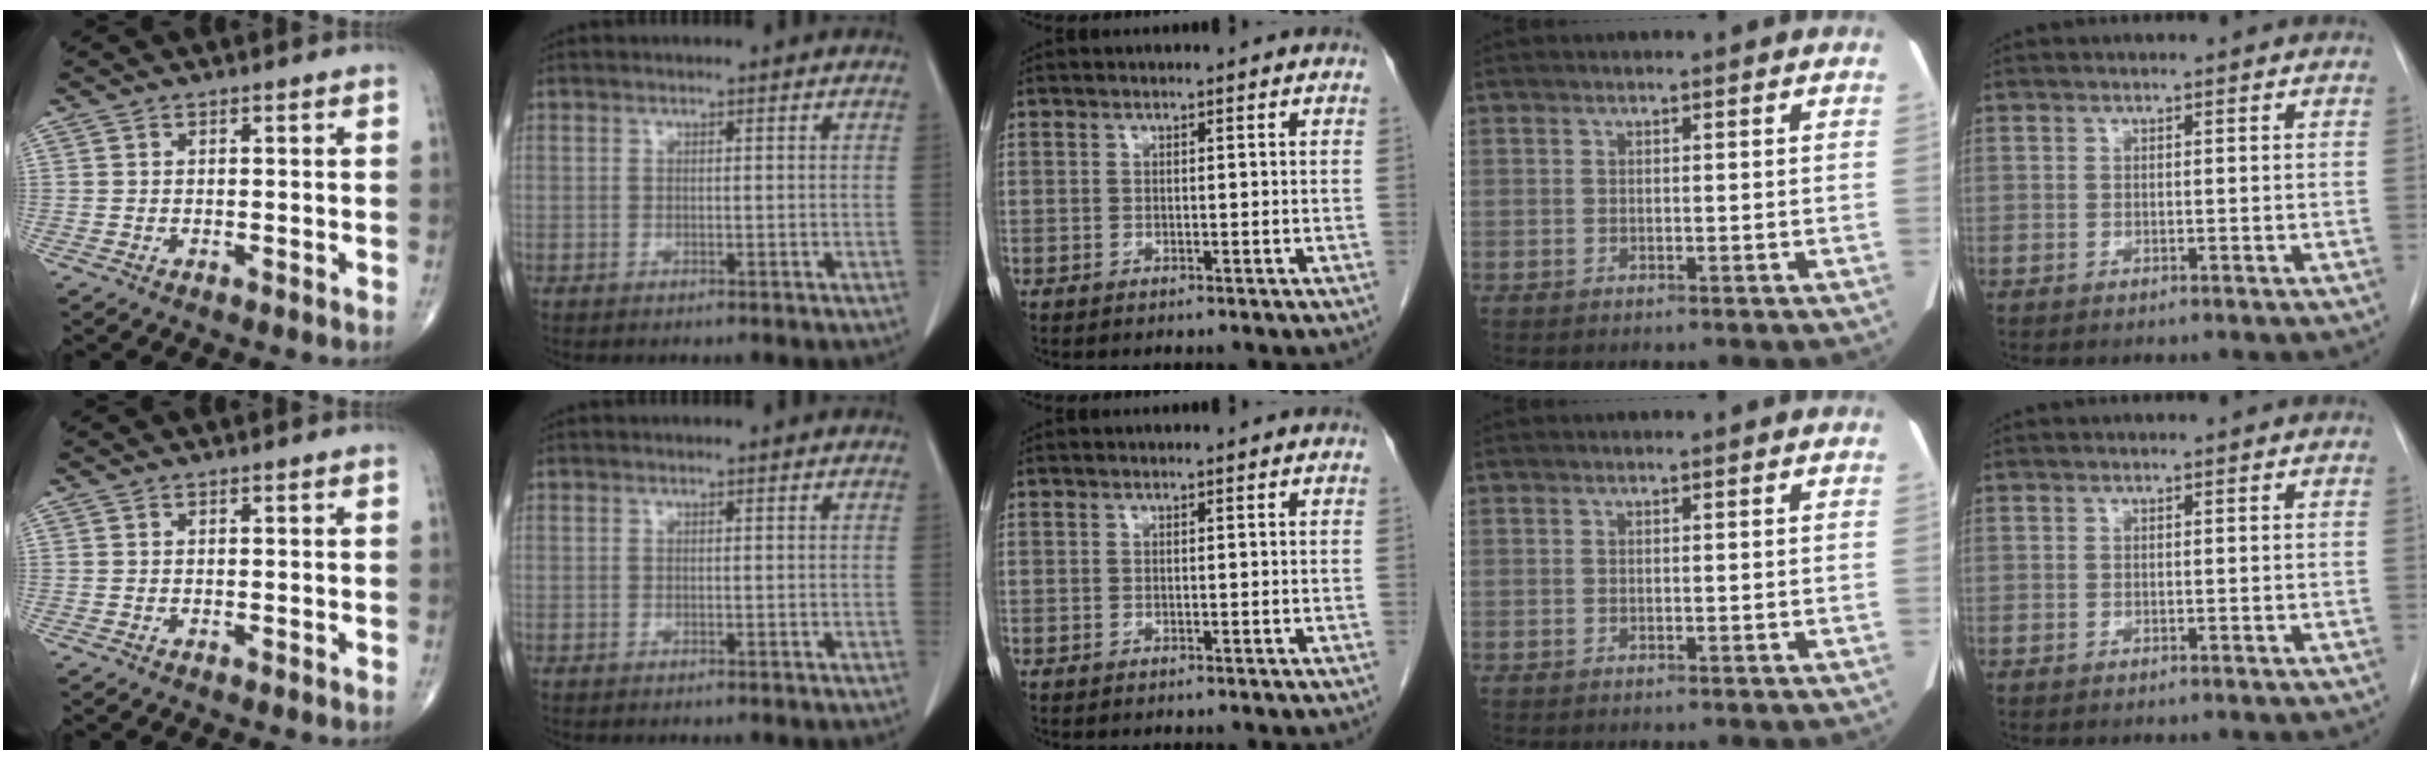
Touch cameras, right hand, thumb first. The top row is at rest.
{}